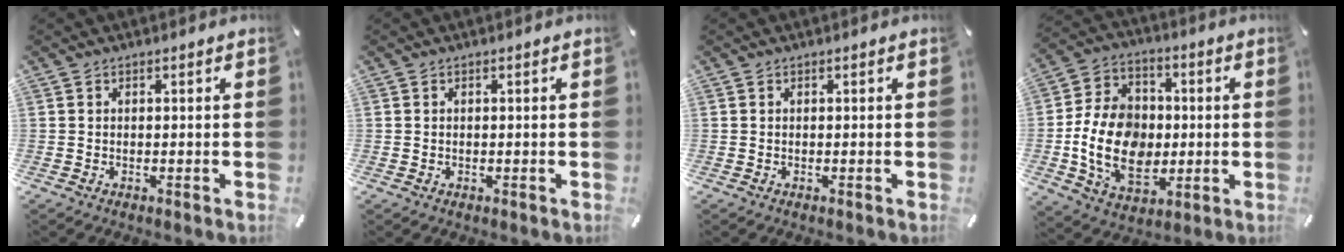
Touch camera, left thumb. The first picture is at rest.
{"total": 0.0}
{"total": 0.0}
{"total": 16.4, "force": [-1.9, 12.6, 10.3], "torque": [-0.220, 0.005, -0.034]}